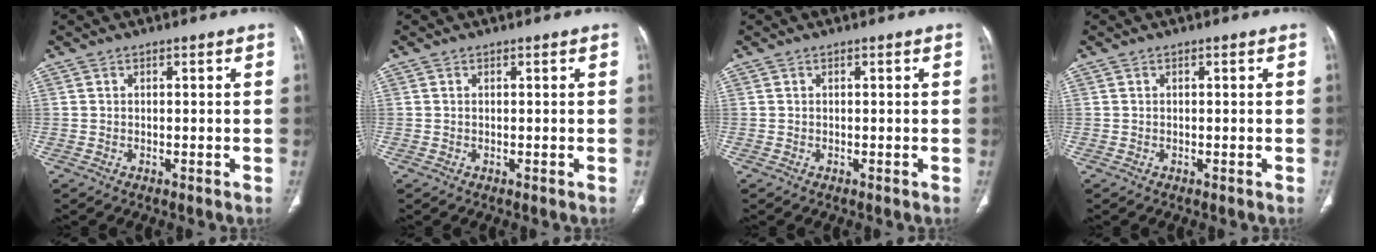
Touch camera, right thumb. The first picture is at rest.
{"total": 0.0}
{"total": 0.0}
{"total": 0.0}